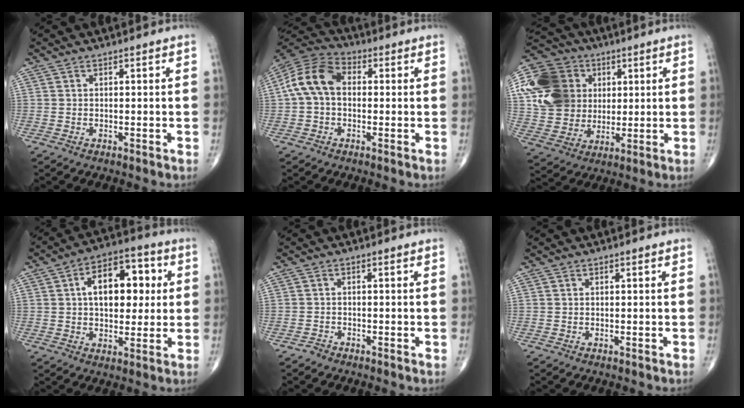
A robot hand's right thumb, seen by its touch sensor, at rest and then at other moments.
{"total": 10.7, "force": [0.6, 7.4, 7.7], "torque": [-0.145, 0.033, 0.000]}
{"total": 18.9, "force": [4.0, 15.8, 9.4], "torque": [-0.167, 0.010, 0.077]}
{"total": 14.5, "force": [2.7, 8.5, 11.4], "torque": [-0.133, 0.017, 0.037]}
{"total": 1.1, "force": [-1.0, 0.5, 0.1], "torque": [-0.003, 0.000, -0.024]}
{"total": 0.0}